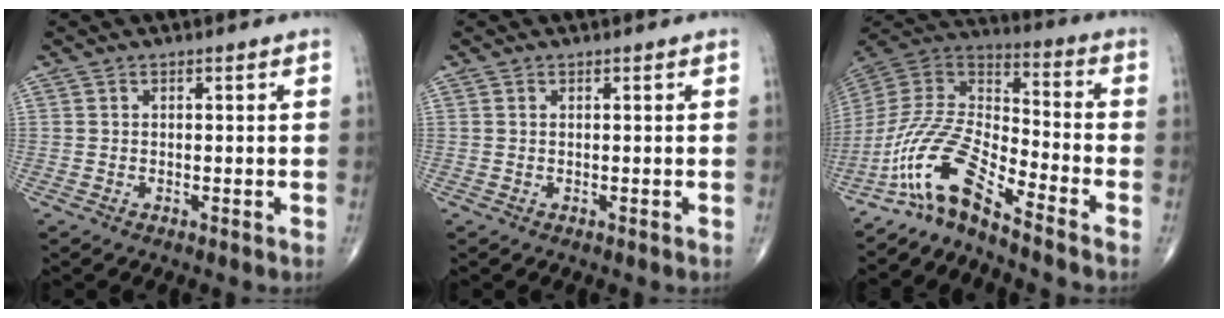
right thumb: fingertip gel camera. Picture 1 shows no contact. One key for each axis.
{"total": 0.0}
{"total": 13.0, "fx": -10.0, "fy": 2.4, "fz": 7.9, "tx": -0.169, "ty": 0.081, "tz": -0.202}